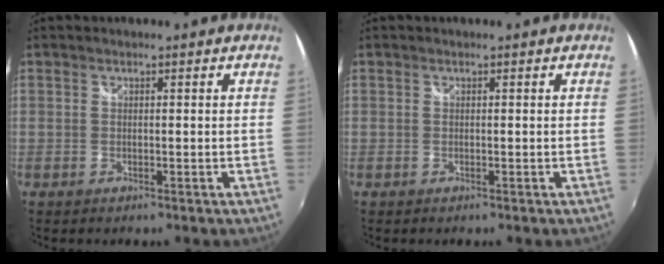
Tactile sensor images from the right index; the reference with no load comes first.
{"total": 0.0}